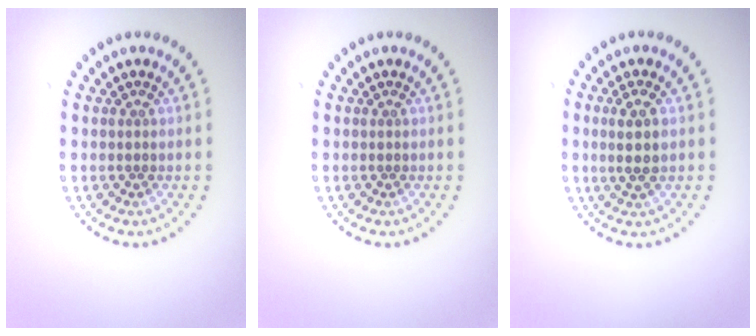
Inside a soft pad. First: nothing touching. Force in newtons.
{"total": 0.0}
{"total": 2.2, "press": 2.0, "slide": 1.0}